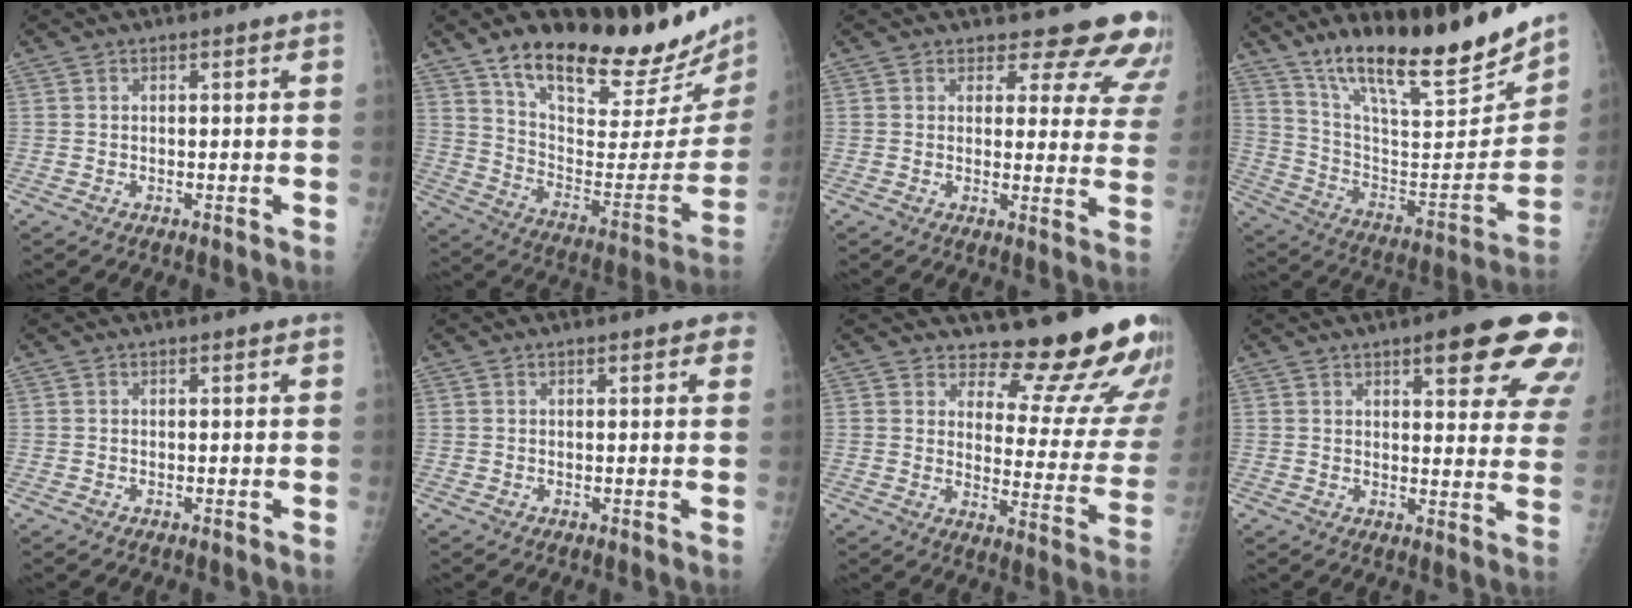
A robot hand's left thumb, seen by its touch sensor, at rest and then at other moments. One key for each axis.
{"total": 26.4, "fx": 21.0, "fy": 7.4, "fz": 14.2, "tx": -0.174, "ty": -0.109, "tz": 0.319}
{"total": 12.6, "fx": 11.7, "fy": 4.4, "fz": 1.6, "tx": 0.033, "ty": -0.091, "tz": 0.105}
{"total": 23.1, "fx": 18.1, "fy": 4.5, "fz": 13.6, "tx": -0.187, "ty": -0.100, "tz": 0.308}
{"total": 0.0}
{"total": 2.0, "fx": 1.1, "fy": 0.9, "fz": 1.4, "tx": -0.008, "ty": -0.001, "tz": 0.010}
{"total": 16.1, "fx": 14.8, "fy": 3.6, "fz": 5.2, "tx": -0.022, "ty": -0.158, "tz": 0.176}
{"total": 16.1, "fx": 9.3, "fy": 4.8, "fz": 12.2, "tx": -0.121, "ty": -0.035, "tz": 0.110}